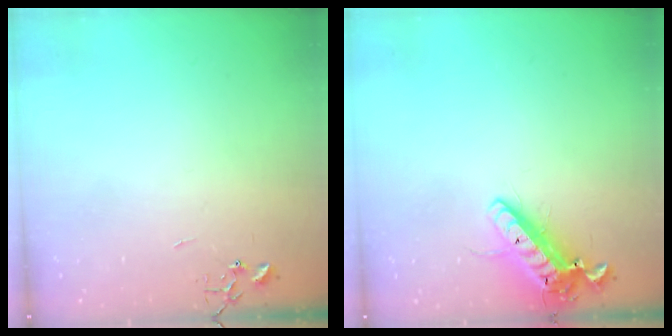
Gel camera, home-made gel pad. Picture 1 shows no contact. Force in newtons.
{"total": 14.7, "press": 14.4, "slide": 2.9}